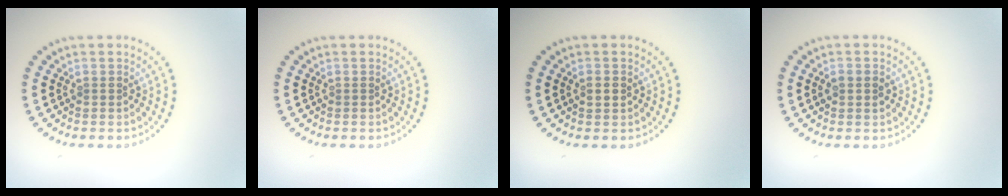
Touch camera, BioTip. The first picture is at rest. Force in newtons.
{"total": 0.0}
{"total": 0.9, "press": 0.9, "slide": 0.0}
{"total": 1.3, "press": 1.3, "slide": 0.1}